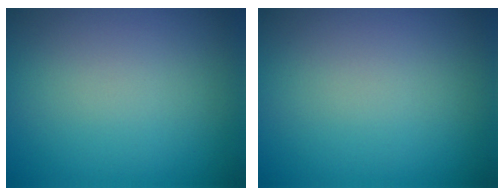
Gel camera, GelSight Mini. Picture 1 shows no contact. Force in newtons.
{"total": 0.0}